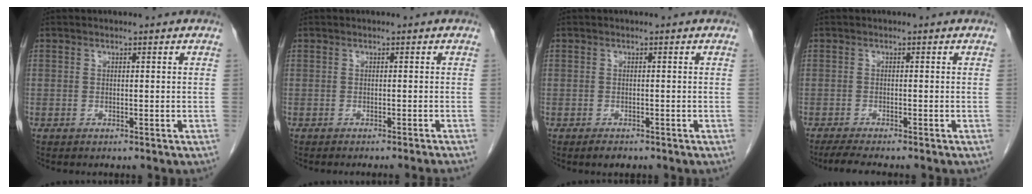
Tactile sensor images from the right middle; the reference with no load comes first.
{"total": 5.3, "force": [-4.9, -0.8, 1.9], "torque": [-0.011, -0.010, -0.057]}
{"total": 1.7, "force": [-1.3, 0.7, 0.9], "torque": [-0.020, -0.004, -0.015]}
{"total": 5.1, "force": [-4.3, 0.4, 2.7], "torque": [-0.044, -0.014, -0.066]}